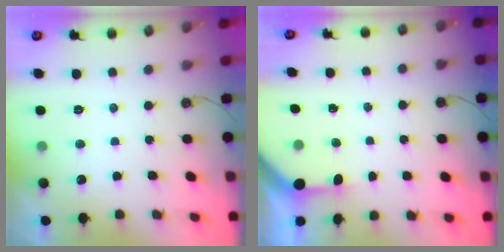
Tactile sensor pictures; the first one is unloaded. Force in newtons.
{"total": 2.9, "press": 2.9, "slide": 0.3}